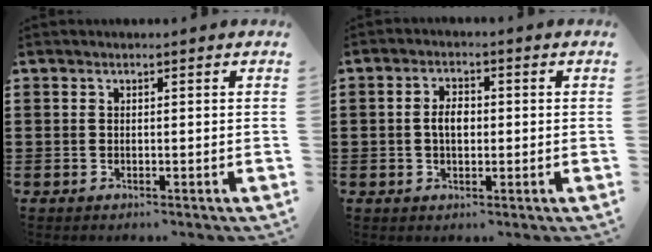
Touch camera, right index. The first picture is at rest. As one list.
[{"total": 3.2, "force": [-0.1, 1.7, 2.7], "torque": [-0.044, 0.003, -0.005]}]